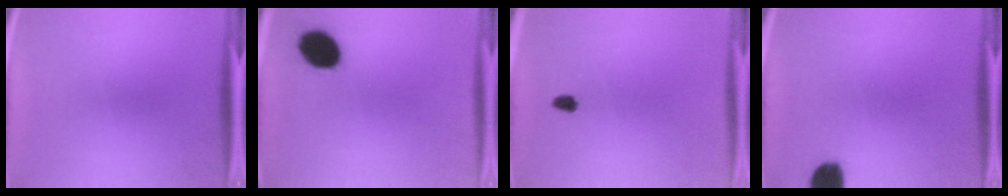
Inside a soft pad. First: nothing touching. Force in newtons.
{"total": 11.8}
{"total": 1.4}
{"total": 6.0}